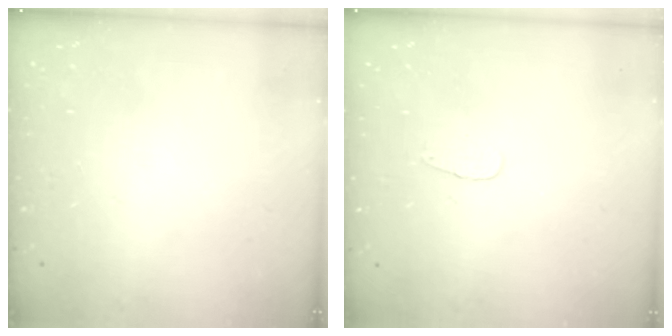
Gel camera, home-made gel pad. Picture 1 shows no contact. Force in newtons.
{"total": 3.2, "press": 3.2, "slide": 0.3}